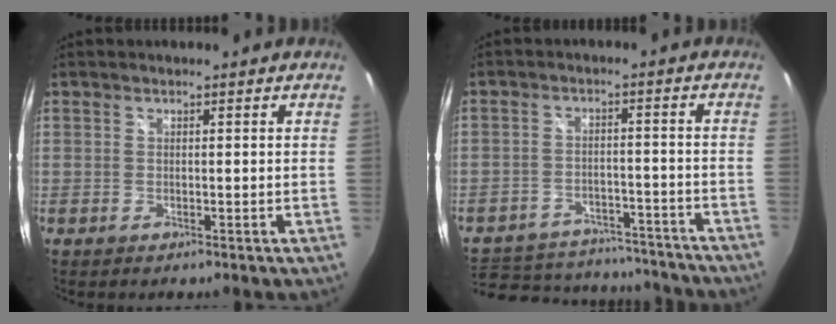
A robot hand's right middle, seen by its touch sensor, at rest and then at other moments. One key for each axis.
{"total": 21.1, "fx": -16.7, "fy": 10.0, "fz": 8.2, "tx": -0.195, "ty": 0.016, "tz": -0.205}